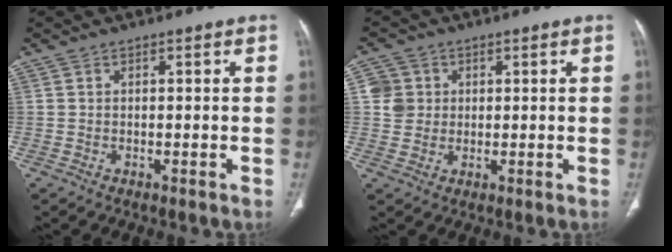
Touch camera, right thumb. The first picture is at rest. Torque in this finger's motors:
{"motor_torque": [-0.10, 0.29, 0.33, 0.50, -0.03]}